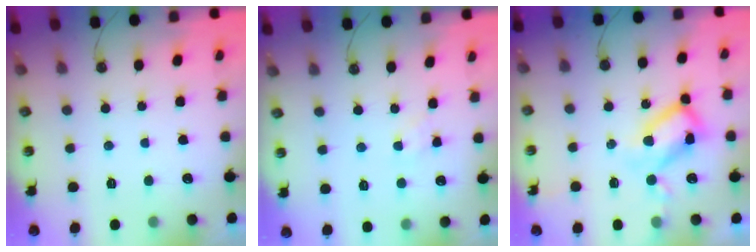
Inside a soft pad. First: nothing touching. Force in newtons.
{"total": 1.4, "press": 1.4, "slide": 0.2}
{"total": 14.4, "press": 14.3, "slide": 1.3}